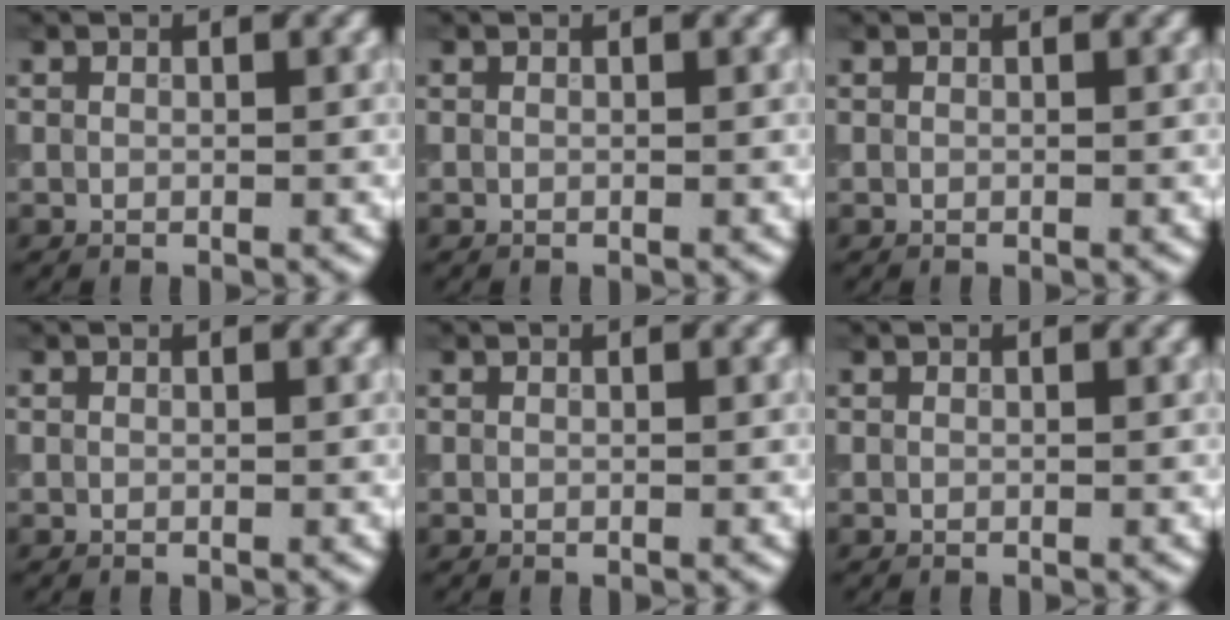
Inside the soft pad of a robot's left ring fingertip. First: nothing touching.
{"total": 0.0}
{"total": 0.0}
{"total": 0.0}
{"total": 0.0}
{"total": 0.0}